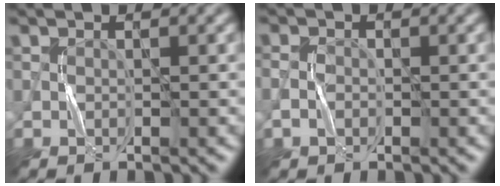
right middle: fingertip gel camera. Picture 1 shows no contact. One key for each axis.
{"total": 1.2, "fx": -0.6, "fy": 0.8, "fz": 0.6, "tx": -0.011, "ty": 0.000, "tz": -0.015}